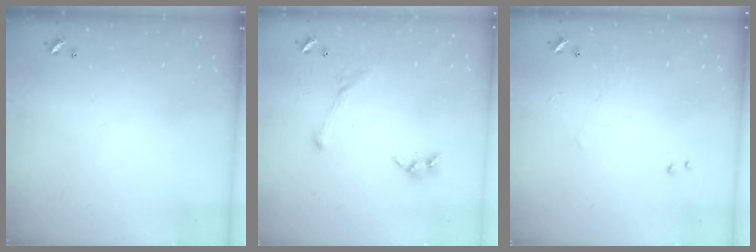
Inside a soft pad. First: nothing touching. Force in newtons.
{"total": 2.8, "press": 2.6, "slide": 1.0}
{"total": 1.0, "press": 0.9, "slide": 0.5}